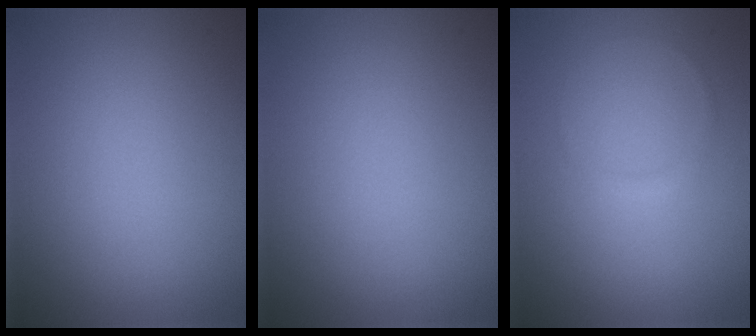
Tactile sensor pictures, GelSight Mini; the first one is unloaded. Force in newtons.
{"total": 0.0}
{"total": 0.6, "press": 0.6, "slide": 0.1}